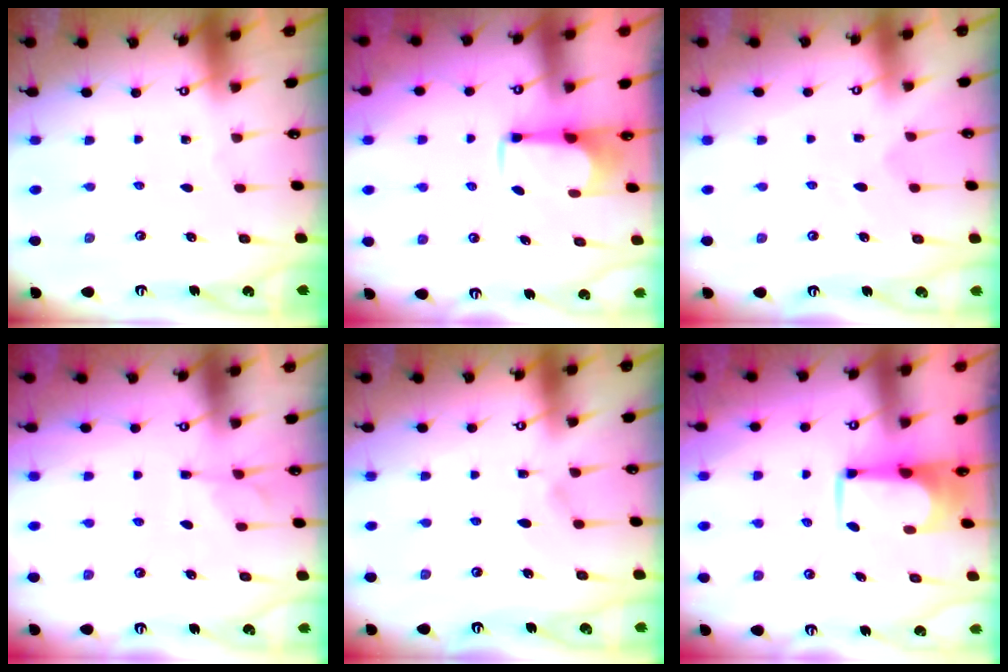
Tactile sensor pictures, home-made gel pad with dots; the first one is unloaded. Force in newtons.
{"total": 2.8, "press": 2.8, "slide": 0.3}
{"total": 2.4, "press": 2.2, "slide": 1.1}
{"total": 1.2, "press": 0.0, "slide": 1.2}
{"total": 5.7, "press": 5.7, "slide": 0.5}
{"total": 1.7, "press": 1.7, "slide": 0.1}